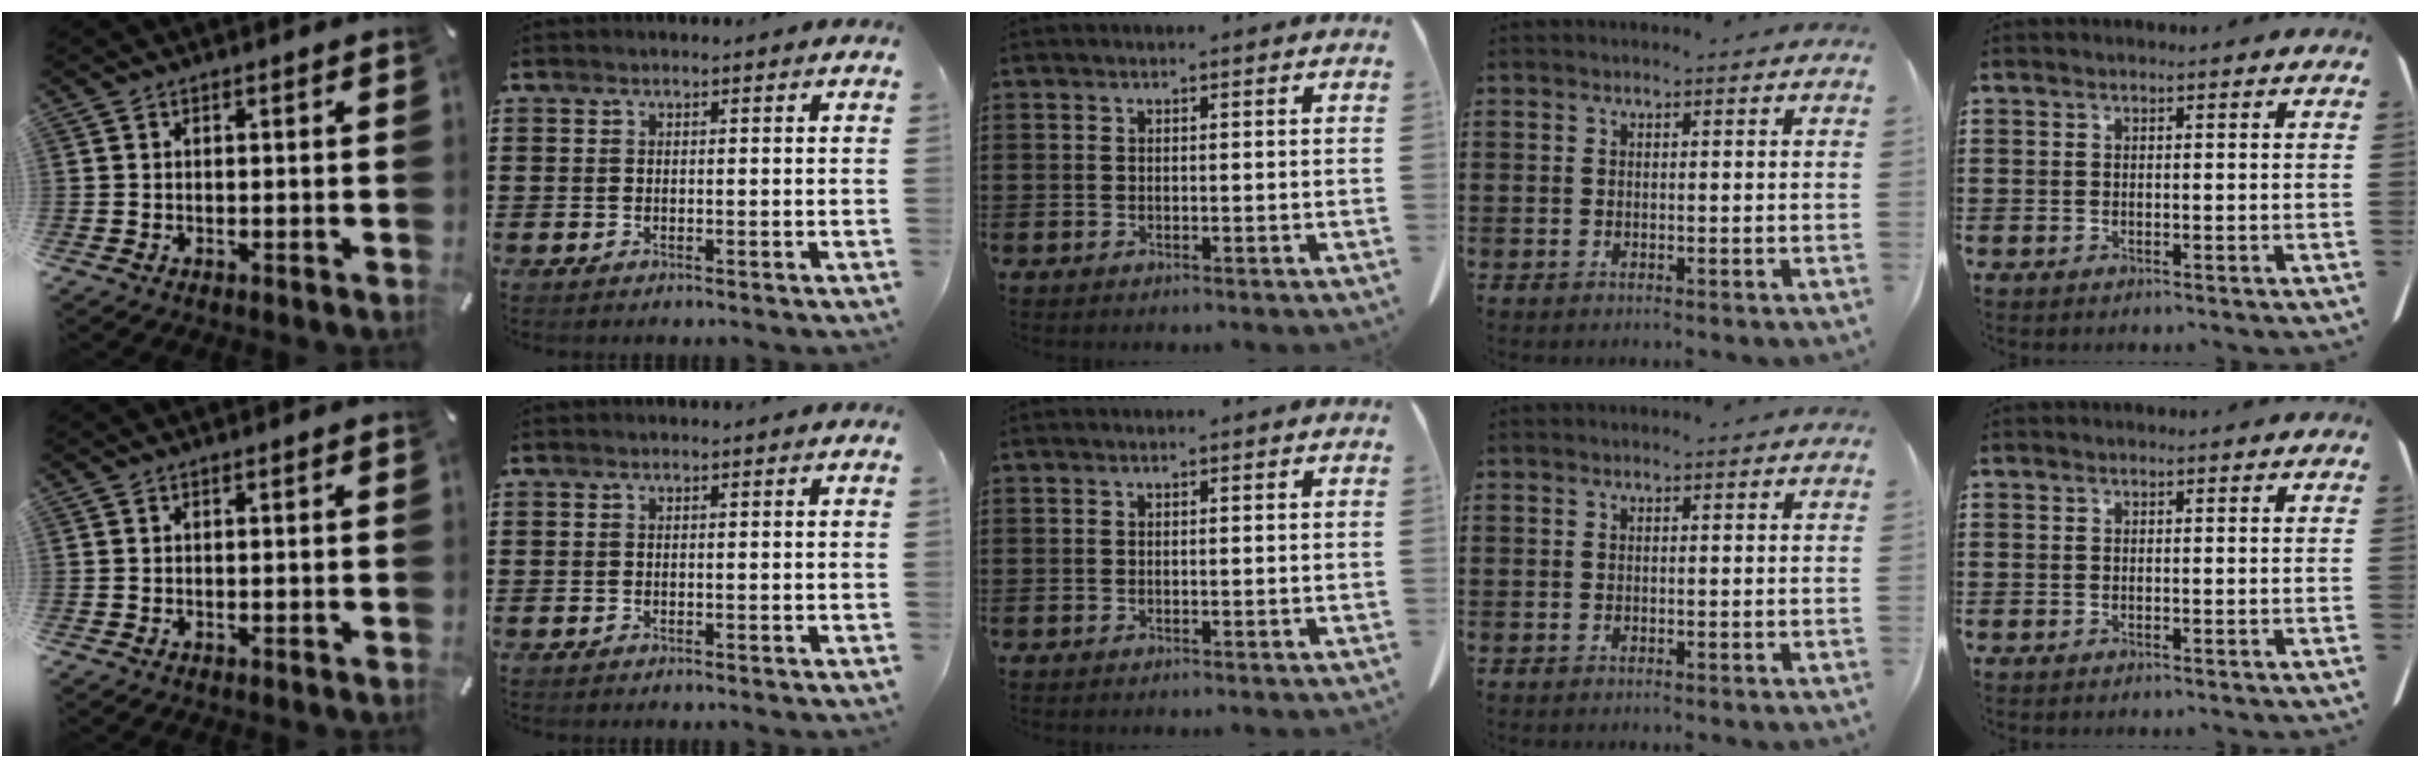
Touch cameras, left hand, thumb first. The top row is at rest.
{}